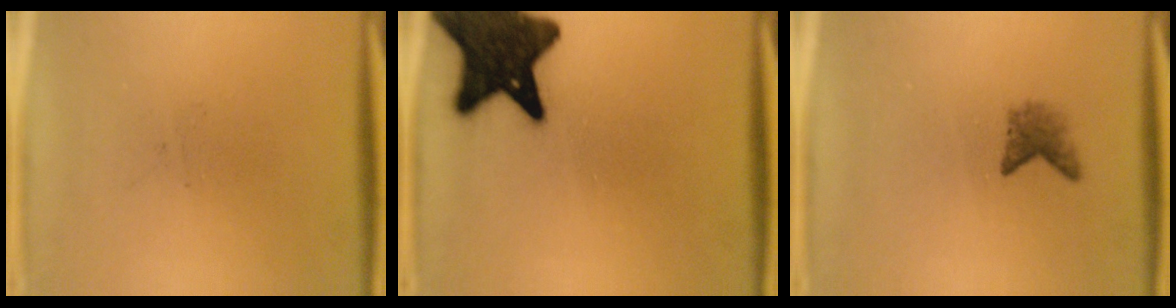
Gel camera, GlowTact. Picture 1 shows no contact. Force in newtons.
{"total": 15.3}
{"total": 1.8}